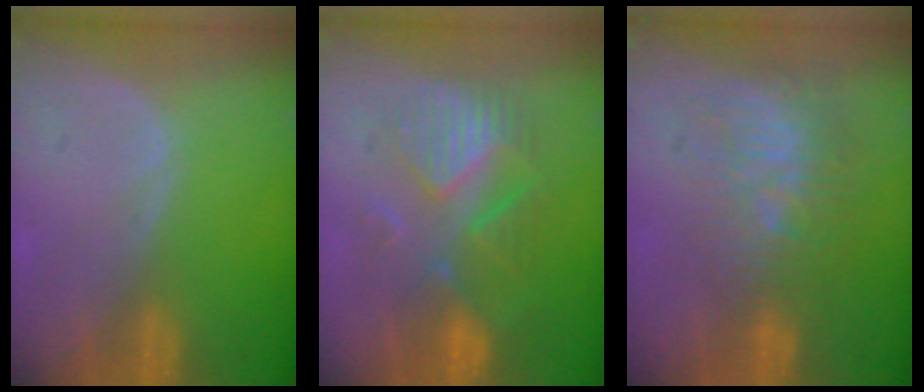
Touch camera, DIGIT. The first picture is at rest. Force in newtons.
{"total": 8.4, "press": 8.3, "slide": 1.3}
{"total": 10.1, "press": 8.8, "slide": 5.1}